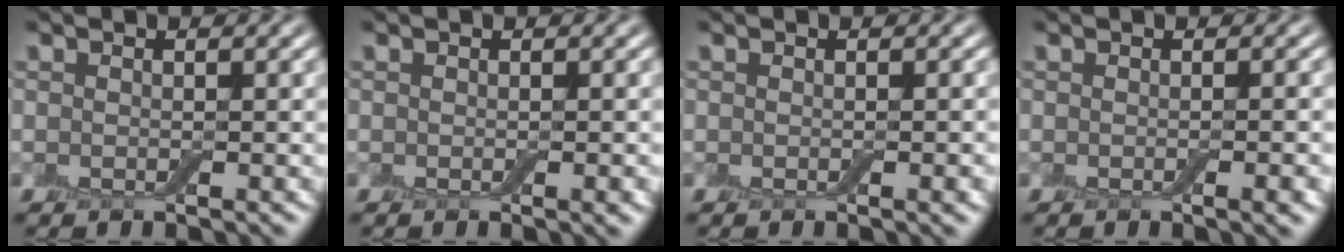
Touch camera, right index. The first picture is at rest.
{"total": 1.0, "force": [-0.2, 0.2, 1.0], "torque": [-0.011, -0.001, -0.002]}
{"total": 1.3, "force": [-0.3, 0.3, 1.2], "torque": [-0.013, -0.001, -0.003]}
{"total": 2.0, "force": [-0.5, 0.5, 1.8], "torque": [-0.017, 0.000, -0.005]}